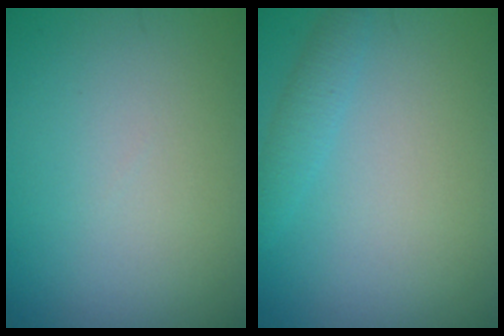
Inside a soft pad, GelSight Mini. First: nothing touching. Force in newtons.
{"total": 1.6, "press": 1.6, "slide": 0.1}